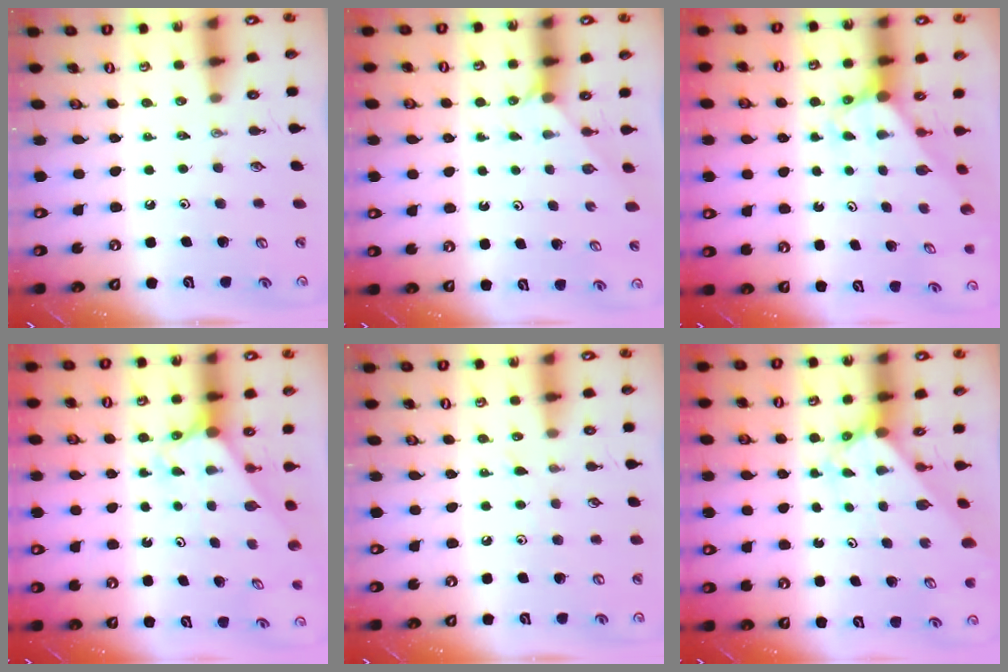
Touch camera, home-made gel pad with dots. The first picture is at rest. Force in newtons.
{"total": 1.8, "press": 1.8, "slide": 0.2}
{"total": 2.3, "press": 2.3, "slide": 0.1}
{"total": 2.4, "press": 2.4, "slide": 0.2}
{"total": 3.9, "press": 3.8, "slide": 0.5}
{"total": 2.5, "press": 2.5, "slide": 0.2}